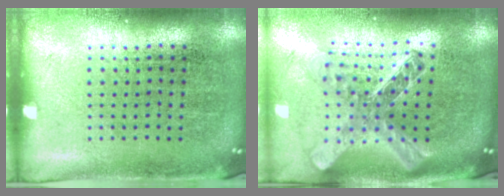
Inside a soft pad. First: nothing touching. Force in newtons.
{"total": 2.6, "press": 1.9, "slide": 1.7}